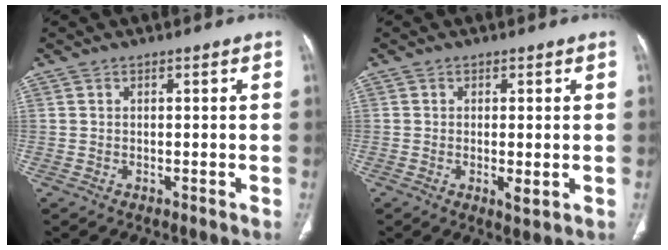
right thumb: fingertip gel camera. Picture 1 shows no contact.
{"total": 2.7, "force": [-0.5, 0.7, 2.6], "torque": [-0.044, -0.008, -0.009]}